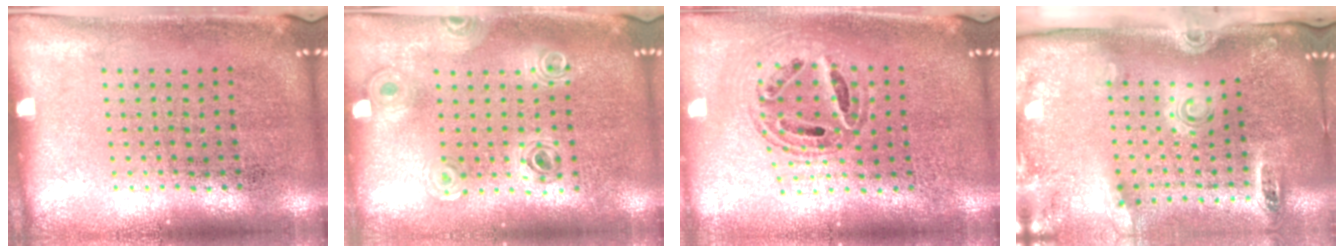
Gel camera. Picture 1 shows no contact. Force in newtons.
{"total": 0.9, "press": 0.9, "slide": 0.1}
{"total": 0.8, "press": 0.8, "slide": 0.1}
{"total": 2.8, "press": 1.9, "slide": 2.1}